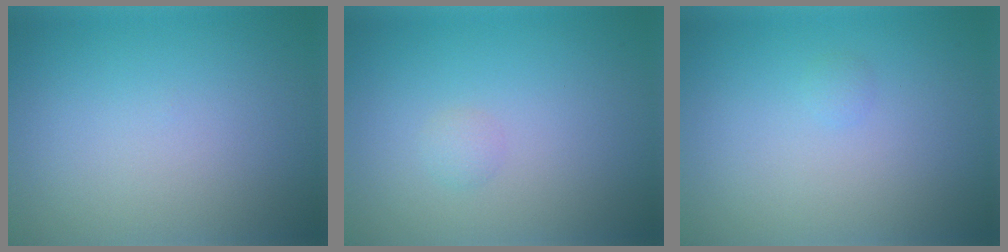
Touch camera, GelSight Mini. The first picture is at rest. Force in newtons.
{"total": 0.7, "press": 0.7, "slide": 0.0}
{"total": 0.5, "press": 0.5, "slide": 0.0}